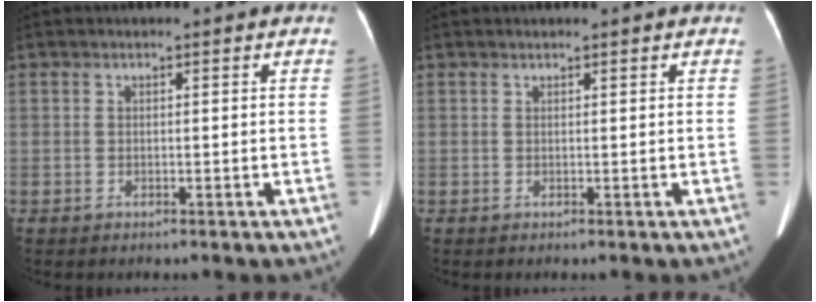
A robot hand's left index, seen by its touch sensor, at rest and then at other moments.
{"total": 0.5, "force": [0.5, 0.1, 0.1], "torque": [-0.003, 0.009, 0.011]}